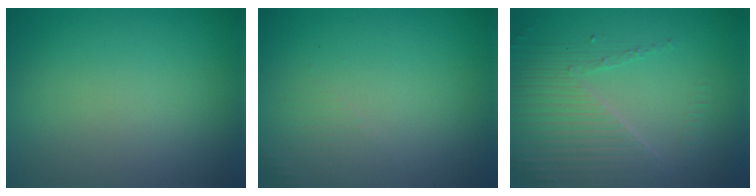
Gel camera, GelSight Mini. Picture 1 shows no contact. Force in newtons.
{"total": 1.3, "press": 1.2, "slide": 0.4}
{"total": 4.0, "press": 3.7, "slide": 1.5}